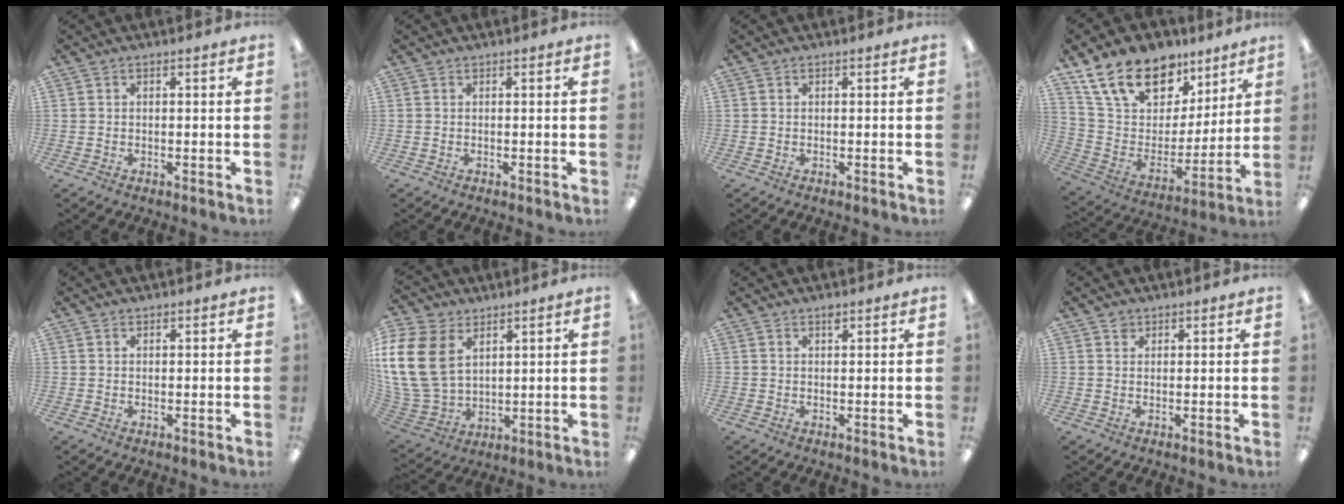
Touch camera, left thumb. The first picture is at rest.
{"total": 0.0}
{"total": 0.0}
{"total": 19.1, "force": [13.5, 10.8, 8.0], "torque": [-0.154, -0.076, 0.249]}
{"total": 0.6, "force": [0.5, 0.4, 0.2], "torque": [-0.004, 0.002, 0.009]}
{"total": 18.5, "force": [5.6, 13.3, 11.5], "torque": [-0.279, -0.026, 0.105]}
{"total": 1.3, "force": [1.0, 0.4, 0.7], "torque": [-0.009, -0.003, 0.016]}
{"total": 1.3, "force": [1.0, 0.9, 0.2], "torque": [-0.005, 0.001, 0.019]}